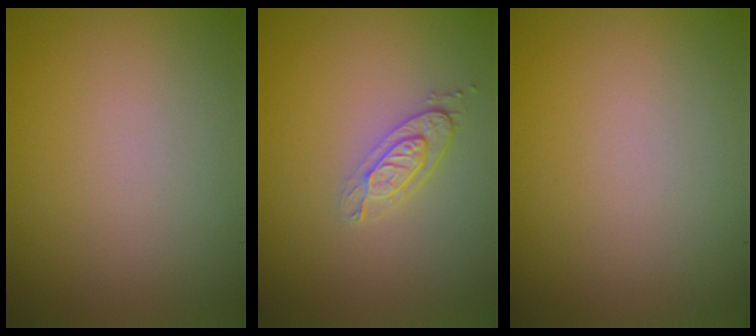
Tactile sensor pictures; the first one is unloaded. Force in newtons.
{"total": 2.4, "press": 1.9, "slide": 1.4}
{"total": 0.0}